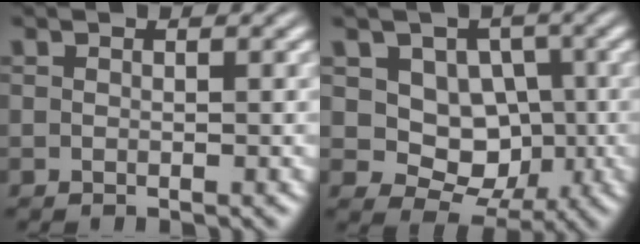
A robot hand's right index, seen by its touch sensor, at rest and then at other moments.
{"total": 10.0, "force": [-0.3, 8.9, 4.5], "torque": [-0.103, -0.039, -0.004]}